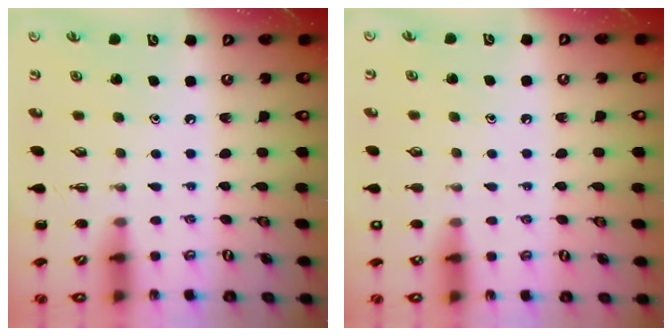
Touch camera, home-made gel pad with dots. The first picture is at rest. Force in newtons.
{"total": 1.1, "press": 1.1, "slide": 0.2}